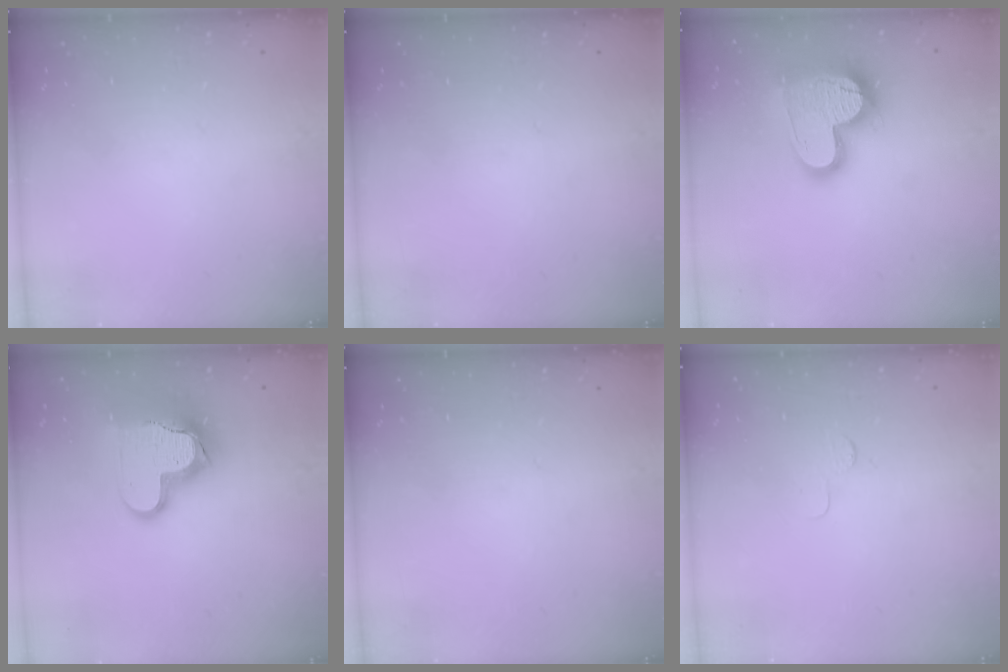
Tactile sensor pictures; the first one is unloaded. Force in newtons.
{"total": 0.0}
{"total": 18.1, "press": 18.0, "slide": 1.5}
{"total": 15.5, "press": 15.4, "slide": 1.8}
{"total": 0.0}
{"total": 2.5, "press": 2.5, "slide": 0.2}